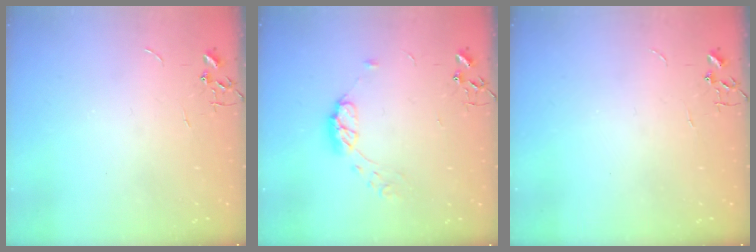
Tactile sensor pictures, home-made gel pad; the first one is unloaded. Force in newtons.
{"total": 8.7, "press": 8.7, "slide": 0.1}
{"total": 0.0}